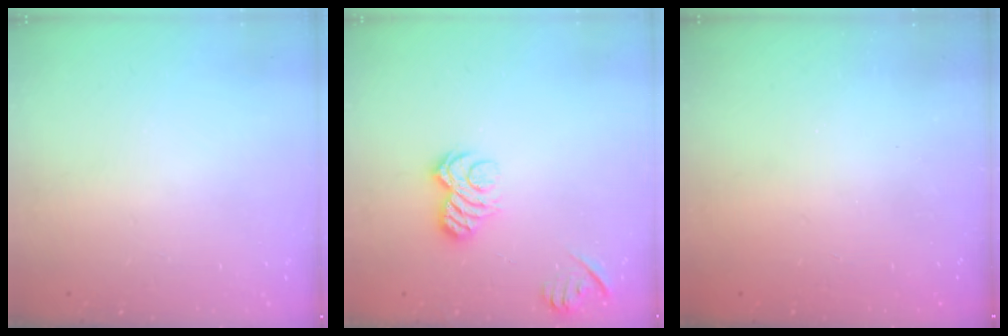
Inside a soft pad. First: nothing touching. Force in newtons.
{"total": 8.7, "press": 8.7, "slide": 0.3}
{"total": 2.4, "press": 2.3, "slide": 0.8}